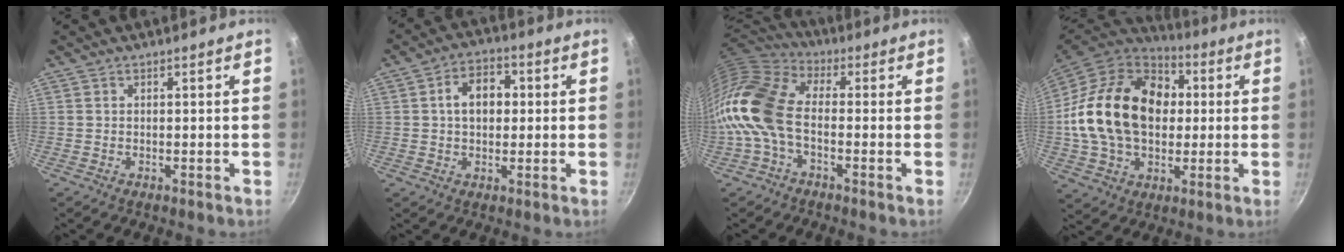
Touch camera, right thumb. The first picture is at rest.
{"total": 8.0, "force": [1.0, 5.7, 5.6], "torque": [-0.059, 0.016, 0.007]}
{"total": 14.2, "force": [-2.5, 8.2, 11.3], "torque": [-0.216, 0.029, -0.070]}
{"total": 24.9, "force": [2.4, 17.8, 17.2], "torque": [-0.278, 0.028, 0.039]}